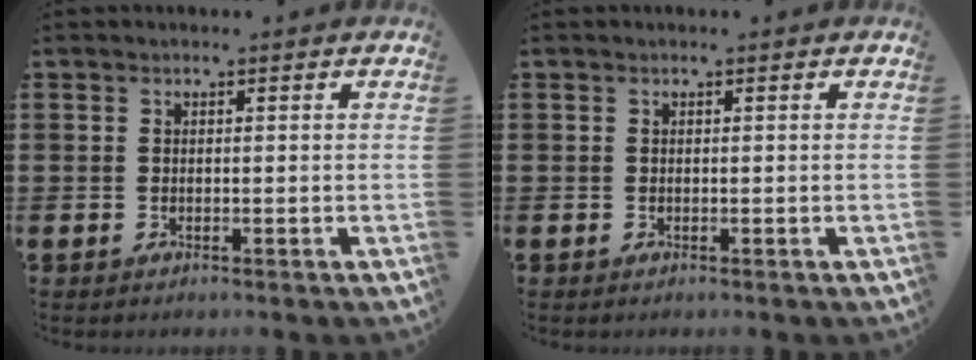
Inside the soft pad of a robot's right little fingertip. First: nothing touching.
{"total": 0.0}